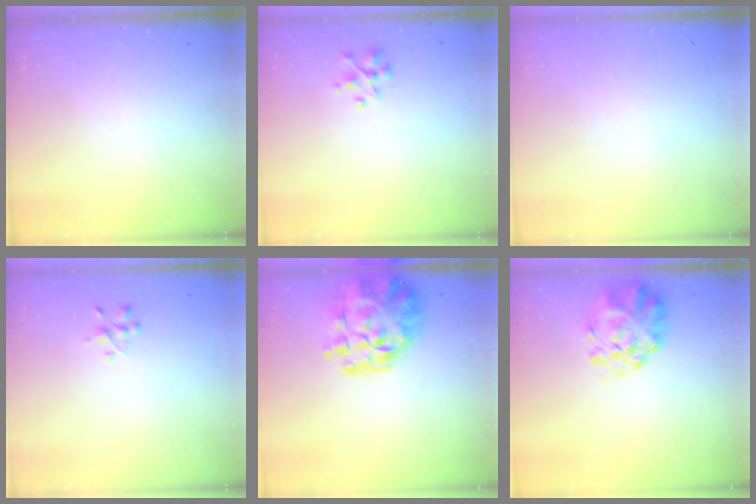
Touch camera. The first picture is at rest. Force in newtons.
{"total": 2.8, "press": 2.8, "slide": 0.2}
{"total": 1.7, "press": 1.7, "slide": 0.2}
{"total": 2.2, "press": 2.1, "slide": 0.8}
{"total": 13.5, "press": 12.8, "slide": 4.3}
{"total": 3.2, "press": 2.8, "slide": 1.7}